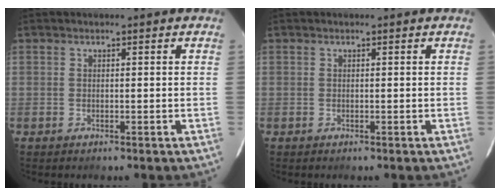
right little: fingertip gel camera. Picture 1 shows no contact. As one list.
[{"total": 0.0}]